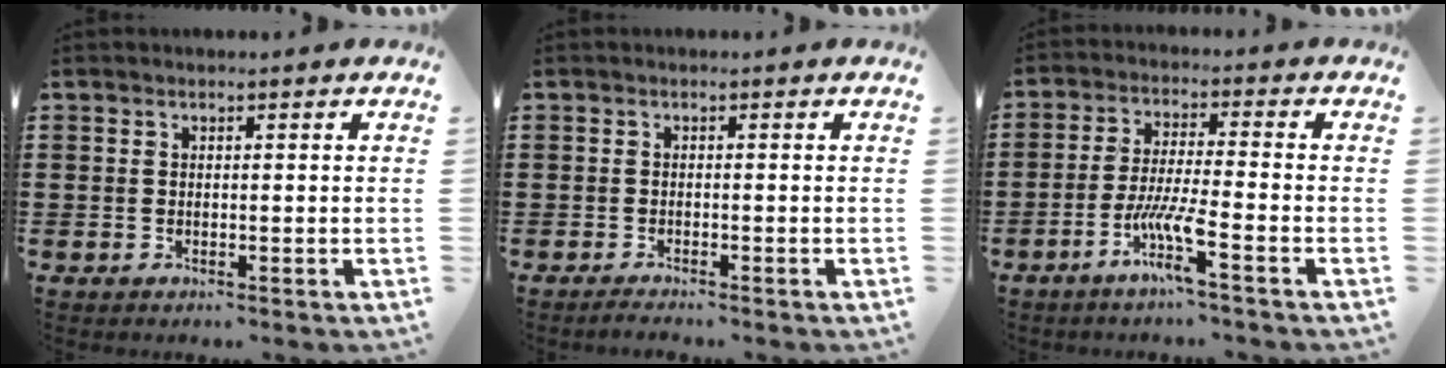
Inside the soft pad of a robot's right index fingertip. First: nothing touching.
{"total": 0.9, "force": [-0.9, 0.0, 0.1], "torque": [-0.004, -0.002, -0.018]}
{"total": 7.5, "force": [-4.1, 0.2, 6.3], "torque": [-0.140, -0.014, -0.082]}